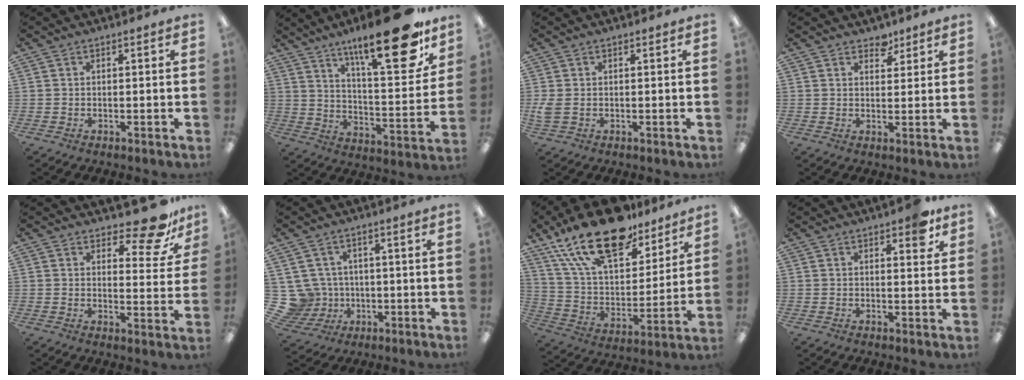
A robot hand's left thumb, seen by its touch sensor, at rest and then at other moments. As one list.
[{"total": 24.1, "force": [15.8, 7.2, 16.8], "torque": [-0.241, -0.102, 0.250]}, {"total": 2.7, "force": [0.0, 1.8, 2.0], "torque": [-0.036, 0.000, -0.002]}, {"total": 4.0, "force": [3.3, 2.1, 0.8], "torque": [0.002, -0.020, 0.059]}, {"total": 10.8, "force": [8.3, 3.5, 5.9], "torque": [-0.067, -0.059, 0.141]}, {"total": 8.1, "force": [0.7, 7.9, 1.7], "torque": [-0.074, 0.000, 0.024]}, {"total": 23.3, "force": [16.2, 10.2, 13.2], "torque": [-0.245, -0.091, 0.288]}, {"total": 4.4, "force": [3.0, 1.7, 2.7], "torque": [-0.029, -0.011, 0.047]}]